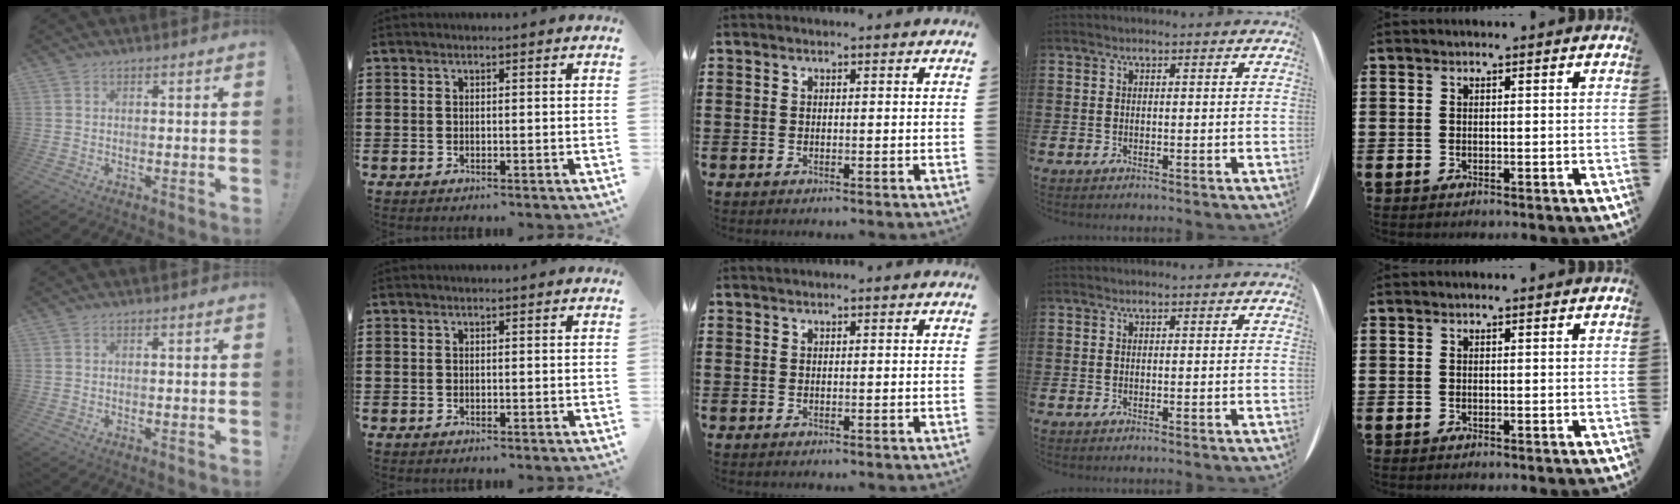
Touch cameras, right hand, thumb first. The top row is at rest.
{}